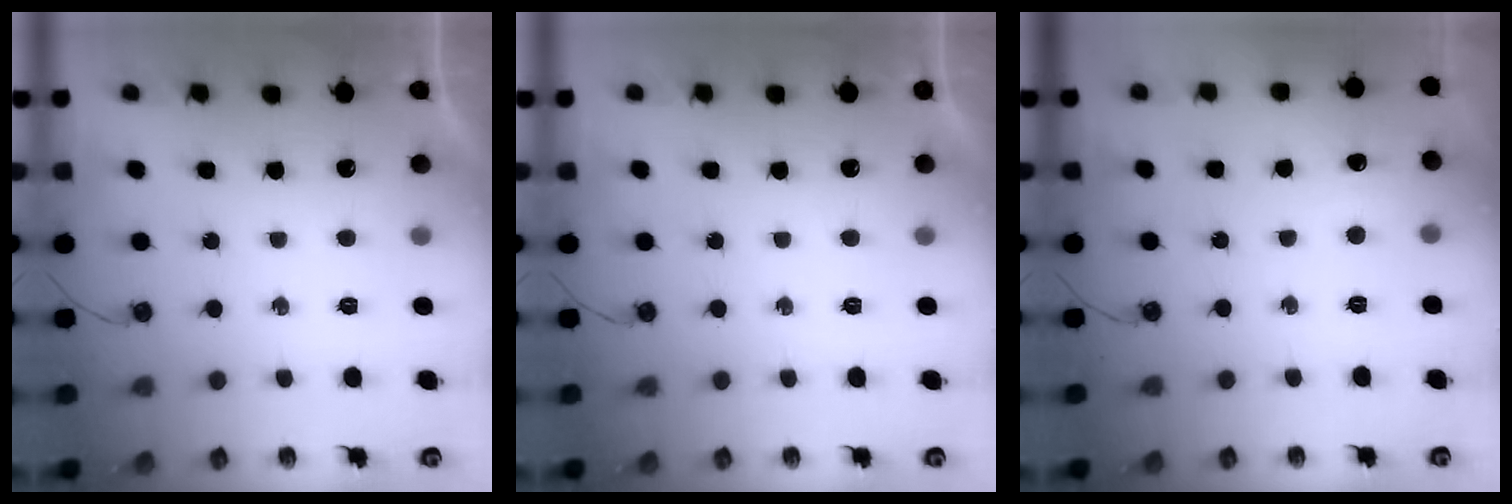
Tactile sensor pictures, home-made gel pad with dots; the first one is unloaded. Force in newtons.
{"total": 0.0}
{"total": 3.9, "press": 3.8, "slide": 0.6}